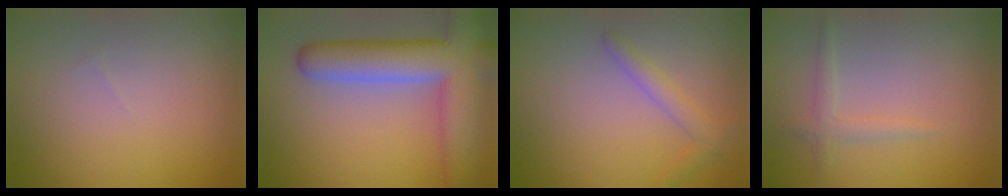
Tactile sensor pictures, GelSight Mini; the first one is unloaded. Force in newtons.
{"total": 9.1, "press": 9.0, "slide": 0.5}
{"total": 1.6, "press": 1.6, "slide": 0.1}
{"total": 1.4, "press": 1.4, "slide": 0.1}